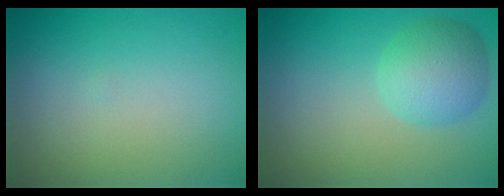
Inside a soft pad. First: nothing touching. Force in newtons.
{"total": 4.4, "press": 4.4, "slide": 0.1}